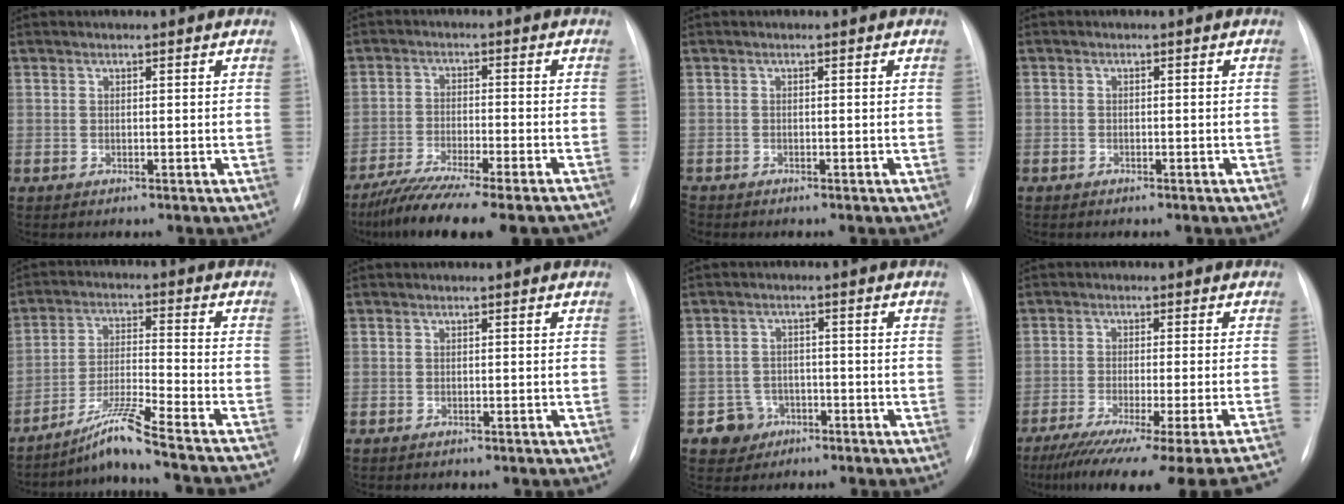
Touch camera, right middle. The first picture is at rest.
{"total": 16.4, "force": [-14.0, 1.2, 8.4], "torque": [-0.120, -0.023, -0.212]}
{"total": 1.4, "force": [-1.2, 0.6, 0.3], "torque": [-0.009, -0.002, -0.020]}
{"total": 1.1, "force": [-0.7, 0.8, 0.1], "torque": [-0.009, 0.002, -0.010]}
{"total": 16.9, "force": [-15.1, -1.6, 7.4], "torque": [-0.116, -0.012, -0.238]}
{"total": 0.0}
{"total": 4.1, "force": [-2.2, 3.4, 0.1], "torque": [0.003, 0.013, -0.031]}
{"total": 24.3, "force": [-20.7, -1.3, 12.6], "torque": [-0.120, -0.067, -0.281]}